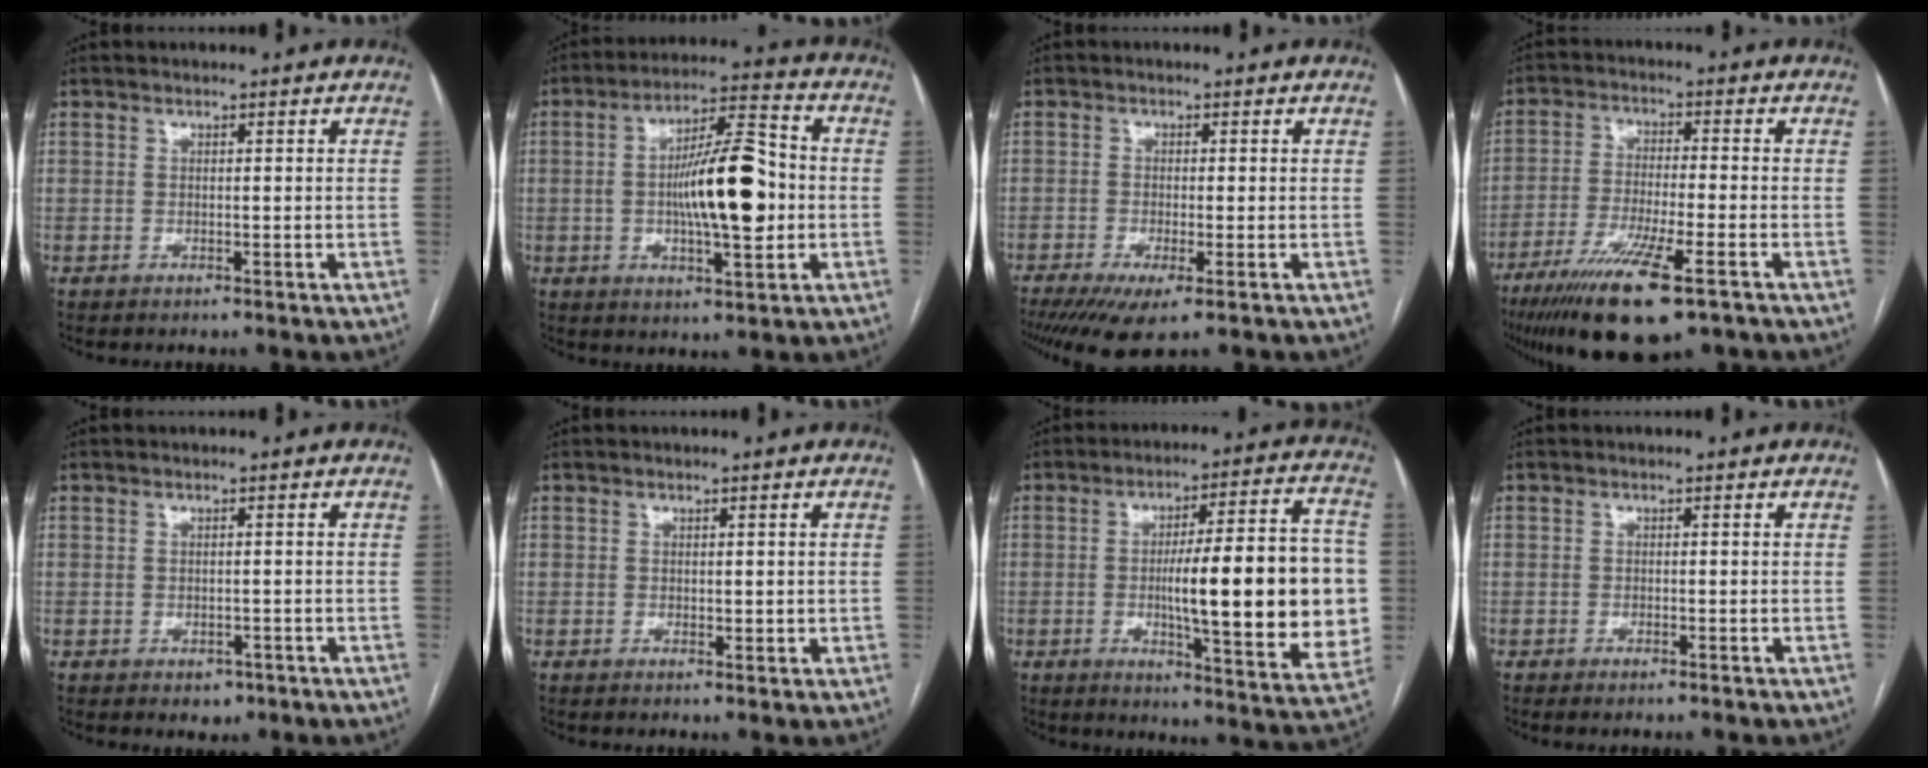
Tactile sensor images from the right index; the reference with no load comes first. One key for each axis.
{"total": 14.0, "fx": -0.8, "fy": 3.5, "fz": 13.5, "tx": -0.231, "ty": 0.018, "tz": -0.011}
{"total": 6.4, "fx": -3.5, "fy": 1.5, "fz": 5.1, "tx": -0.085, "ty": -0.017, "tz": -0.061}
{"total": 14.2, "fx": -8.8, "fy": 1.8, "fz": 11.0, "tx": -0.206, "ty": -0.039, "tz": -0.148}
{"total": 1.9, "fx": -0.9, "fy": 1.4, "fz": 0.9, "tx": -0.005, "ty": 0.002, "tz": -0.003}
{"total": 1.6, "fx": 0.3, "fy": 0.9, "fz": 1.3, "tx": -0.016, "ty": -0.005, "tz": 0.006}
{"total": 22.2, "fx": -1.3, "fy": 3.8, "fz": 21.8, "tx": -0.263, "ty": 0.018, "tz": -0.009}
{"total": 0.6, "fx": -0.4, "fy": 0.1, "fz": 0.4, "tx": -0.006, "ty": -0.001, "tz": -0.006}